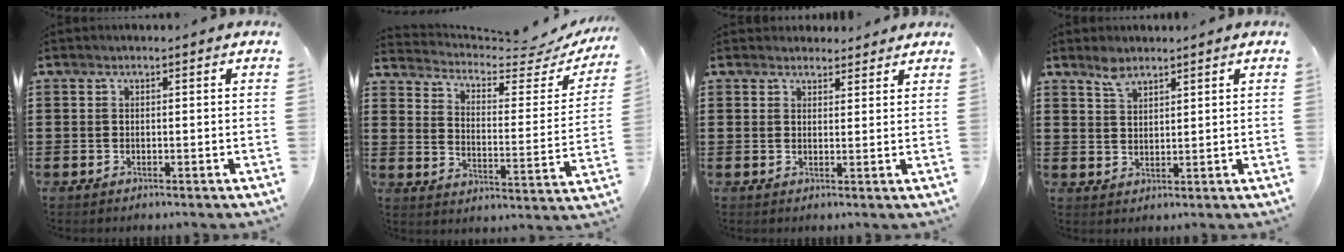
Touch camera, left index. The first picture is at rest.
{"total": 4.2, "force": [3.8, 0.8, 1.7], "torque": [-0.049, -0.032, 0.057]}
{"total": 2.5, "force": [2.4, 0.7, -0.2], "torque": [0.005, -0.003, 0.044]}
{"total": 3.0, "force": [2.4, 1.4, 1.0], "torque": [-0.026, 0.004, 0.046]}